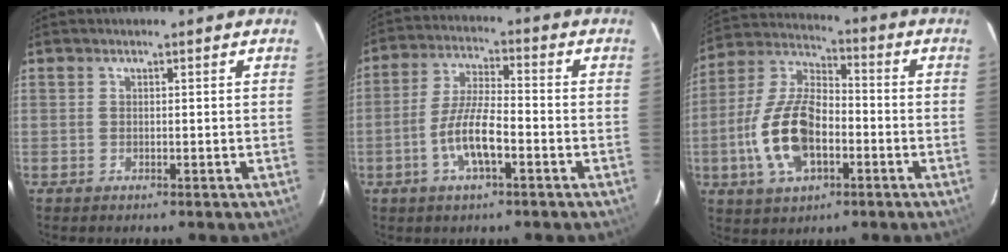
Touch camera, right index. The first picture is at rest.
{"total": 8.5, "force": [-3.4, 2.2, 7.4], "torque": [-0.152, 0.003, -0.064]}
{"total": 15.6, "force": [-4.3, 8.2, 12.6], "torque": [-0.265, 0.010, -0.077]}